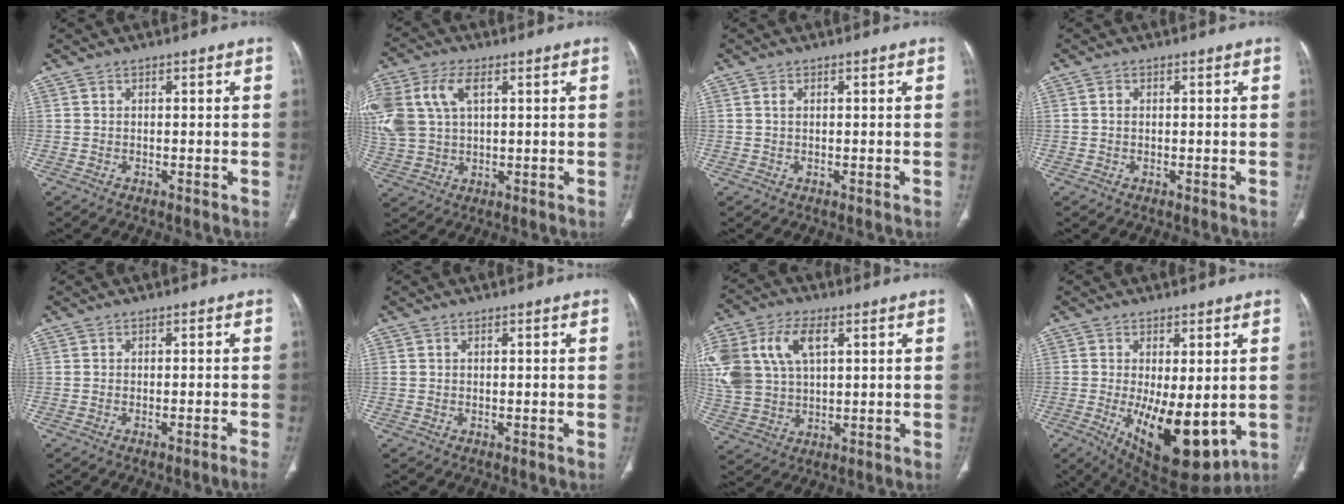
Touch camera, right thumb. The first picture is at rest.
{"total": 15.9, "force": [4.7, 10.0, 11.4], "torque": [-0.291, 0.014, 0.094]}
{"total": 1.0, "force": [0.3, 0.6, 0.8], "torque": [-0.015, 0.002, 0.007]}
{"total": 0.9, "force": [0.1, 0.7, 0.6], "torque": [-0.010, 0.002, 0.002]}
{"total": 1.8, "force": [-1.4, -0.7, 1.0], "torque": [-0.023, 0.009, -0.017]}
{"total": 0.5, "force": [0.2, 0.3, 0.3], "torque": [-0.008, 0.008, 0.005]}
{"total": 19.9, "force": [6.0, 12.6, 14.1], "torque": [-0.336, 0.020, 0.116]}
{"total": 14.7, "force": [-2.7, 6.2, 13.1], "torque": [-0.194, -0.030, -0.019]}